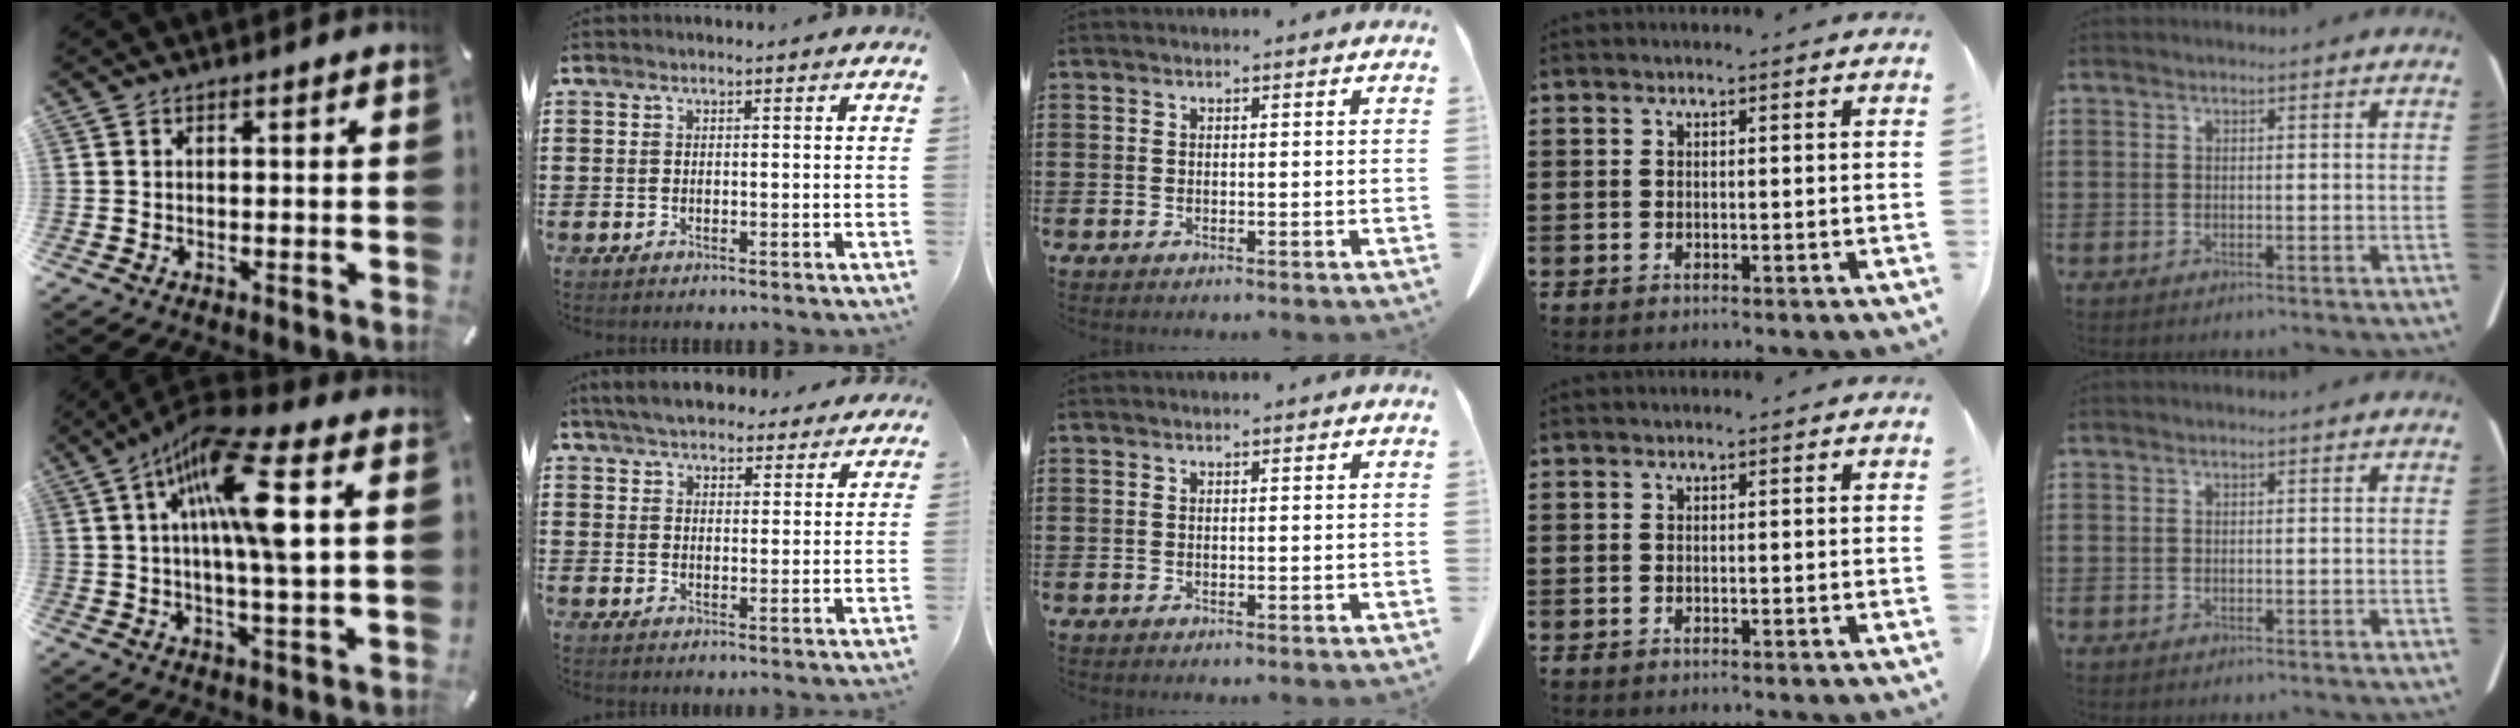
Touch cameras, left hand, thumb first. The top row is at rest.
{"thumb": {"total": 16.7, "force": [4.7, 3.8, 15.5], "torque": [-0.285, -0.010, 0.066]}, "index": {"total": 5.4, "force": [5.2, 1.1, 1.2], "torque": [-0.042, -0.015, 0.095]}}